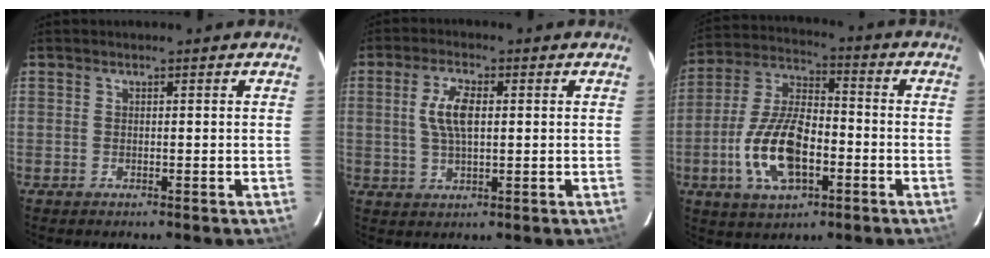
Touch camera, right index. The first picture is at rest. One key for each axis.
{"total": 6.4, "fx": 1.1, "fy": 2.6, "fz": 5.7, "tx": -0.112, "ty": 0.006, "tz": 0.021}
{"total": 15.1, "fx": -4.8, "fy": 7.0, "fz": 12.5, "tx": -0.262, "ty": 0.003, "tz": -0.085}